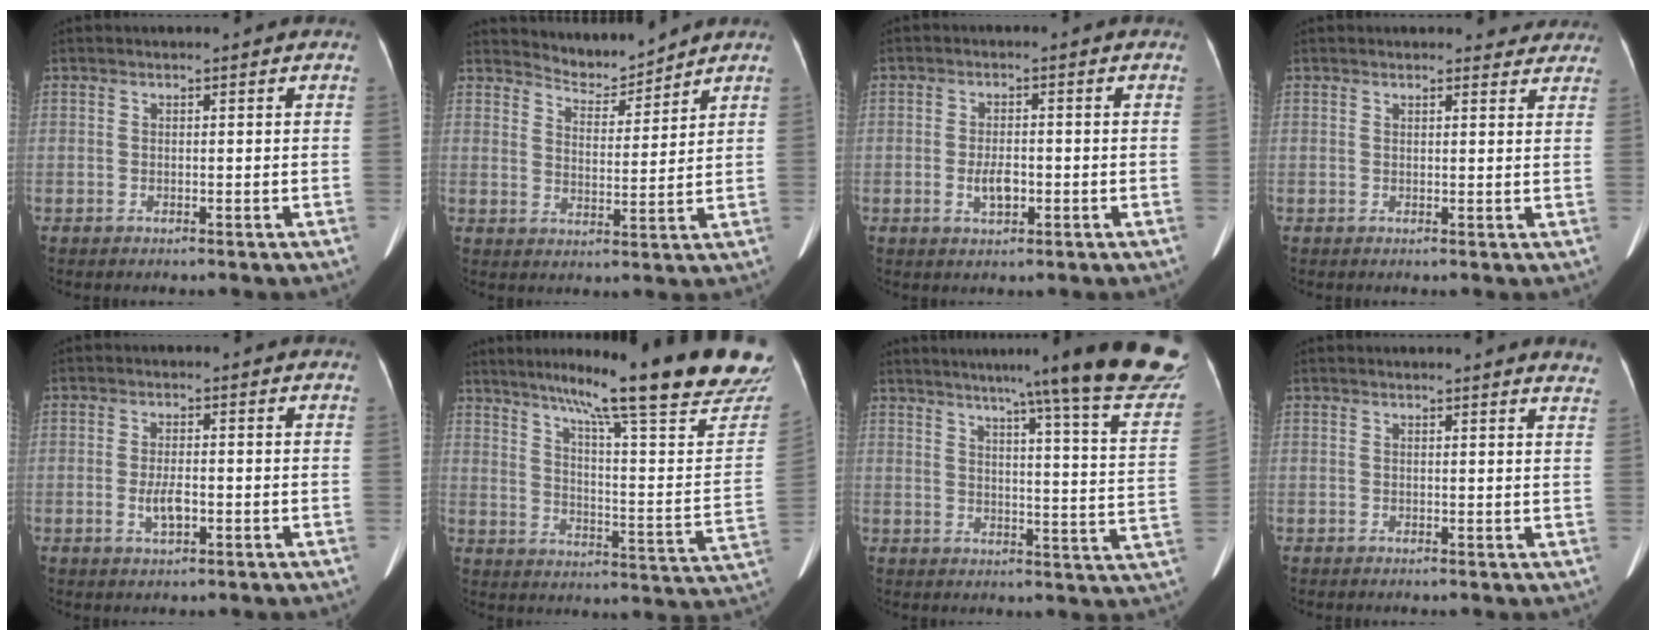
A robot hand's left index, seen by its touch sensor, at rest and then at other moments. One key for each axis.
{"total": 5.1, "fx": 5.1, "fy": 0.4, "fz": -0.3, "tx": -0.001, "ty": -0.002, "tz": 0.090}
{"total": 3.4, "fx": -1.1, "fy": 1.5, "fz": 2.8, "tx": -0.055, "ty": 0.000, "tz": -0.017}
{"total": 5.1, "fx": 4.8, "fy": 1.5, "fz": 0.5, "tx": 0.009, "ty": -0.004, "tz": 0.035}
{"total": 3.2, "fx": -1.0, "fy": 1.0, "fz": 2.9, "tx": -0.060, "ty": -0.001, "tz": -0.017}
{"total": 26.8, "fx": 21.9, "fy": 0.6, "fz": 15.4, "tx": -0.224, "ty": -0.068, "tz": 0.279}
{"total": 24.1, "fx": 21.0, "fy": -1.1, "fz": 11.8, "tx": -0.157, "ty": -0.088, "tz": 0.243}
{"total": 4.9, "fx": 4.8, "fy": 0.1, "fz": 1.2, "tx": -0.008, "ty": -0.019, "tz": 0.025}